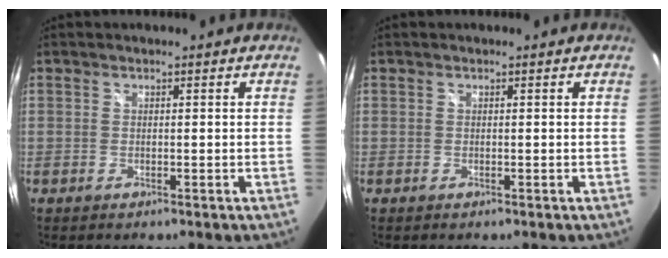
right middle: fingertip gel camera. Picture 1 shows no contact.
{"total": 0.0}